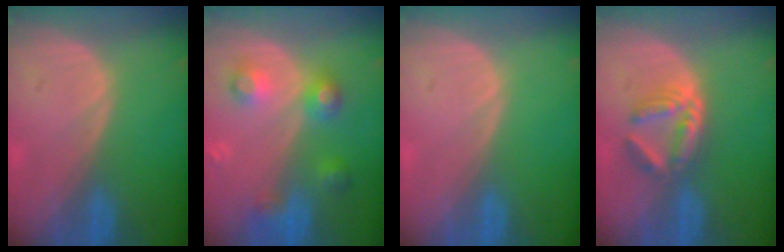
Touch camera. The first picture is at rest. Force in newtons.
{"total": 6.1, "press": 6.1, "slide": 0.4}
{"total": 0.0}
{"total": 6.0, "press": 5.2, "slide": 3.1}